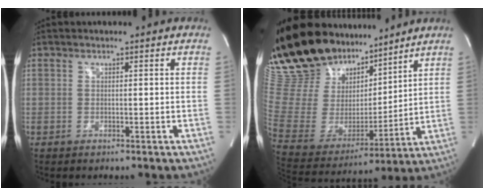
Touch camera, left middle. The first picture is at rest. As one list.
[{"total": 22.6, "force": [18.6, 8.4, 9.8], "torque": [-0.199, 0.008, 0.337]}]